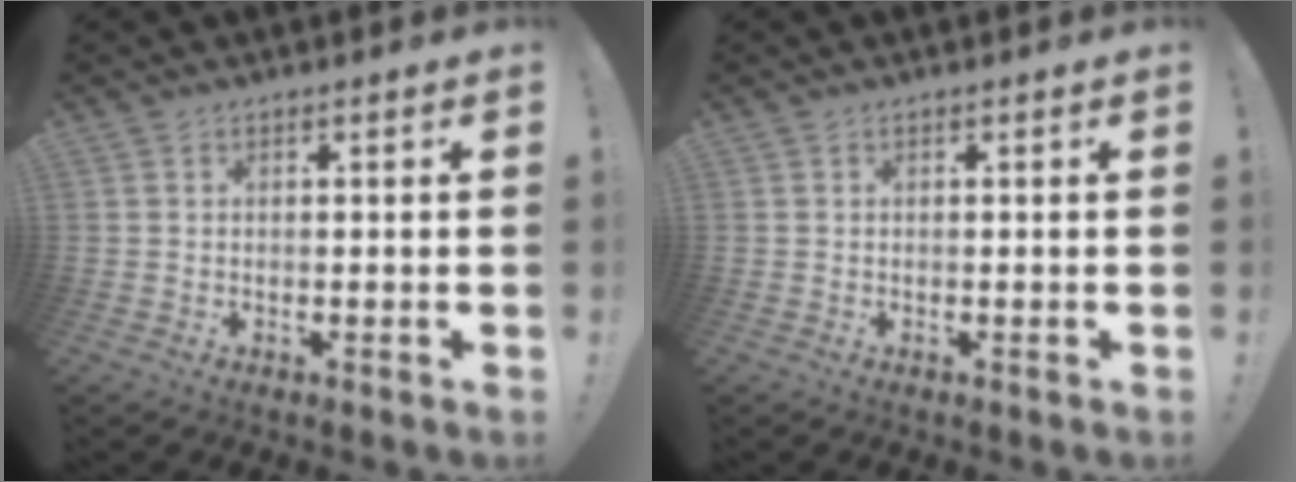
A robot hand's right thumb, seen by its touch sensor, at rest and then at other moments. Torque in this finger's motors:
{"motor_torque": [0.00, 0.00, 0.00, 0.00, 0.00]}